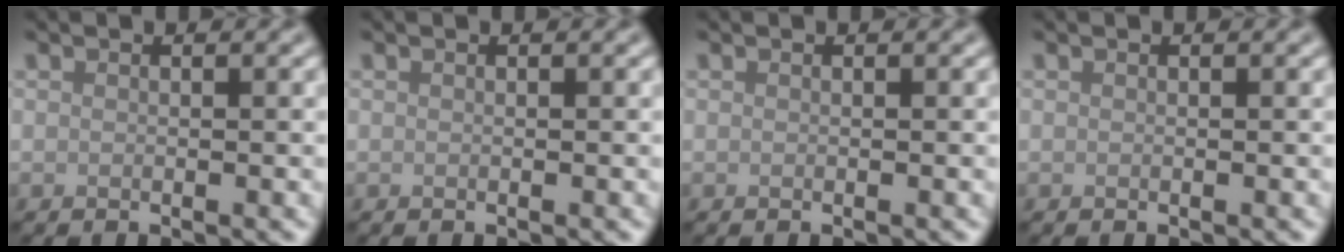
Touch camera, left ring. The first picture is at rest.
{"total": 0.0}
{"total": 0.0}
{"total": 0.0}